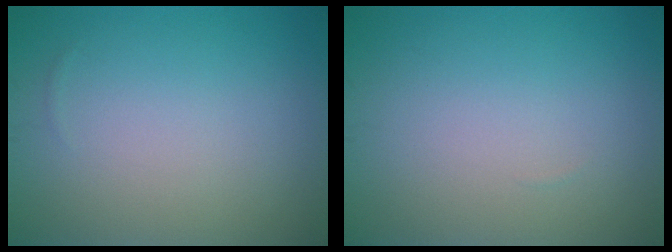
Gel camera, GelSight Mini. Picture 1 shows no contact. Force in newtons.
{"total": 0.0}